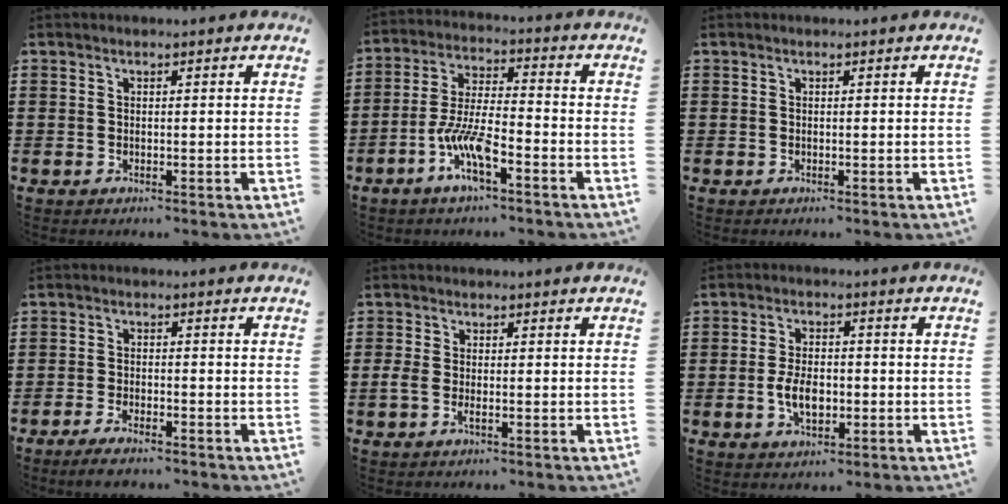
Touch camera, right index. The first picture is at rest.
{"total": 8.7, "force": [-4.6, 2.2, 7.1], "torque": [-0.163, -0.007, -0.090]}
{"total": 0.0}
{"total": 2.1, "force": [-2.0, 0.2, 0.8], "torque": [-0.014, 0.007, -0.039]}
{"total": 1.7, "force": [-0.3, 0.7, 1.5], "torque": [-0.035, 0.000, -0.007]}
{"total": 5.3, "force": [-1.0, 2.9, 4.3], "torque": [-0.093, -0.001, -0.018]}